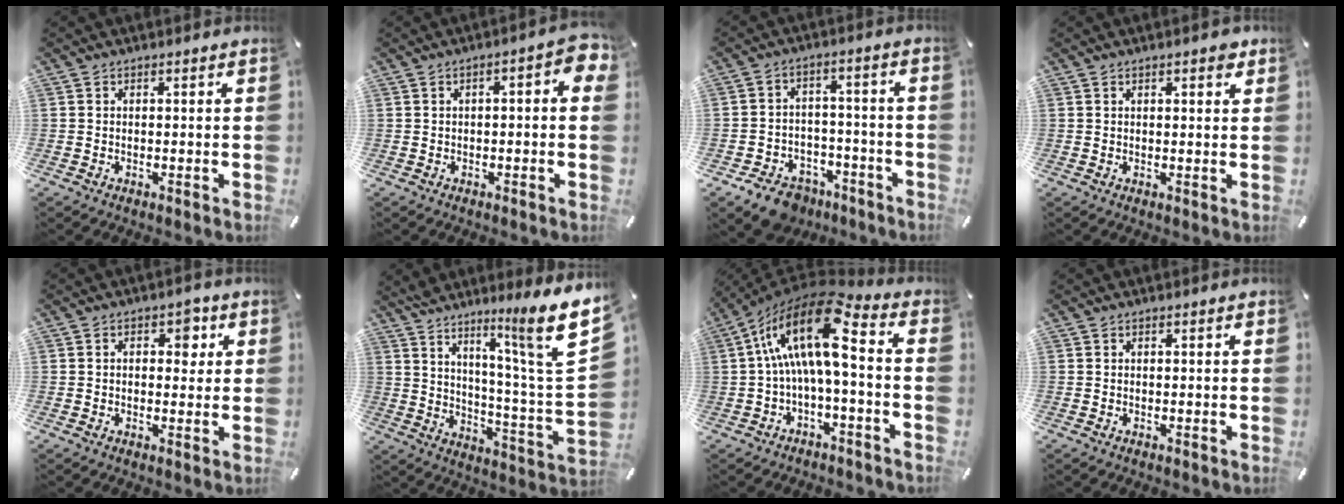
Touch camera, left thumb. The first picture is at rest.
{"total": 4.5, "force": [-0.3, 1.8, 4.1], "torque": [-0.057, 0.003, -0.007]}
{"total": 8.9, "force": [-6.8, 5.1, 2.7], "torque": [-0.035, 0.053, -0.122]}
{"total": 2.0, "force": [1.2, 0.9, 1.4], "torque": [-0.013, -0.003, 0.016]}
{"total": 5.0, "force": [1.3, 3.0, 3.7], "torque": [-0.031, -0.007, 0.008]}
{"total": 13.1, "force": [9.0, -0.1, 9.5], "torque": [-0.150, -0.090, 0.130]}
{"total": 18.2, "force": [1.9, 7.1, 16.7], "torque": [-0.325, -0.005, 0.026]}
{"total": 0.0}